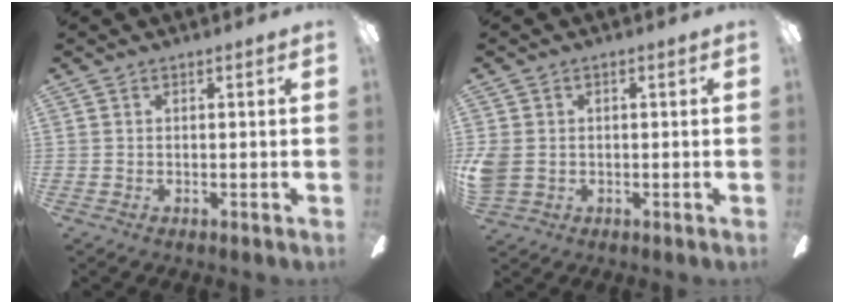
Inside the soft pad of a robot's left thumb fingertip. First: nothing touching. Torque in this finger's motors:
{"motor_torque": [0.05, 0.06, 0.12, -0.12, 0.06]}